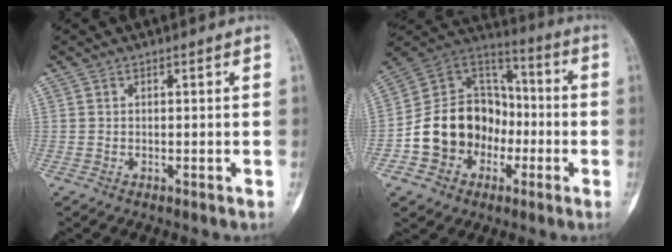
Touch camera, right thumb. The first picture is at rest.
{"total": 17.2, "force": [-4.6, 14.3, 8.4], "torque": [-0.104, 0.068, -0.079]}